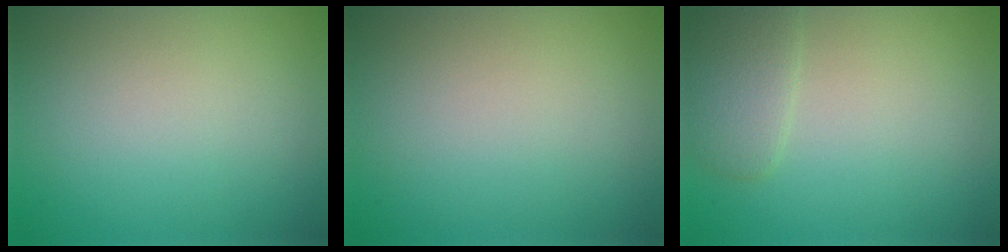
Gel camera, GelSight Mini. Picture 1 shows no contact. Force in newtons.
{"total": 0.0}
{"total": 2.4, "press": 2.4, "slide": 0.1}